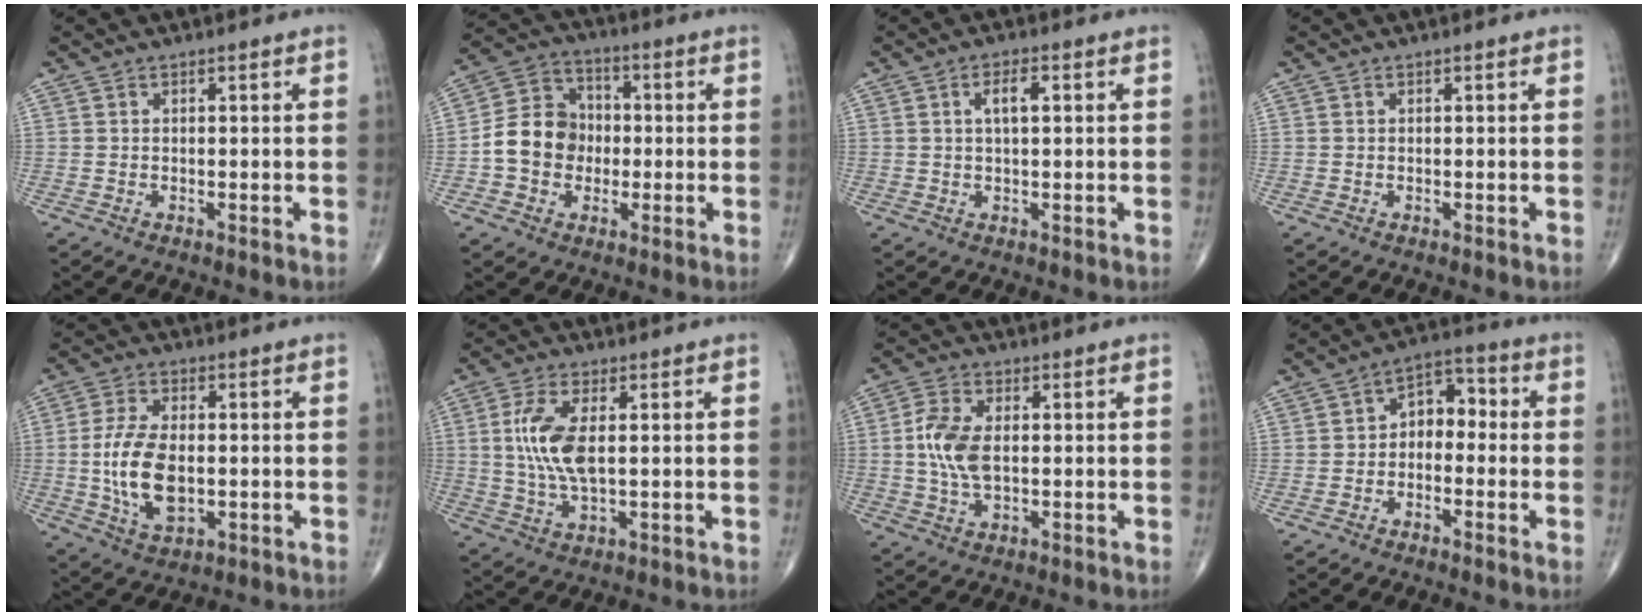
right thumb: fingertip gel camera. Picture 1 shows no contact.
{"total": 10.8, "force": [-1.4, 9.2, 5.4], "torque": [-0.073, 0.033, -0.036]}
{"total": 3.5, "force": [0.9, 1.2, 3.1], "torque": [-0.054, 0.006, 0.014]}
{"total": 0.0}
{"total": 11.5, "force": [-0.9, 6.1, 9.7], "torque": [-0.186, -0.004, -0.012]}
{"total": 9.0, "force": [1.2, 3.6, 8.2], "torque": [-0.181, -0.005, 0.027]}
{"total": 7.9, "force": [0.4, 4.3, 6.6], "torque": [-0.142, 0.001, 0.007]}
{"total": 6.4, "force": [-0.8, 4.5, 4.5], "torque": [-0.040, 0.038, -0.032]}